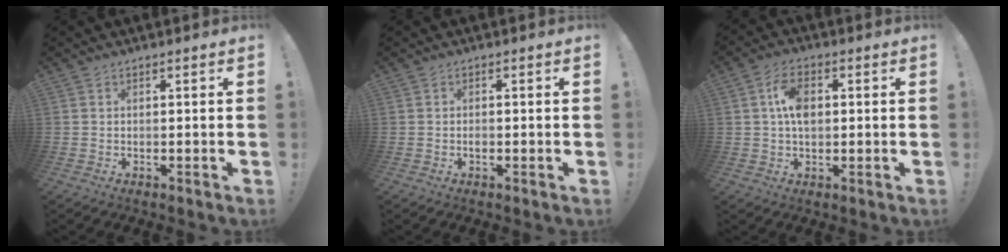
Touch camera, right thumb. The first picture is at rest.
{"total": 0.8, "force": [-0.6, 0.4, 0.4], "torque": [0.000, -0.003, -0.011]}
{"total": 8.1, "force": [1.0, 4.9, 6.4], "torque": [-0.105, 0.006, 0.018]}